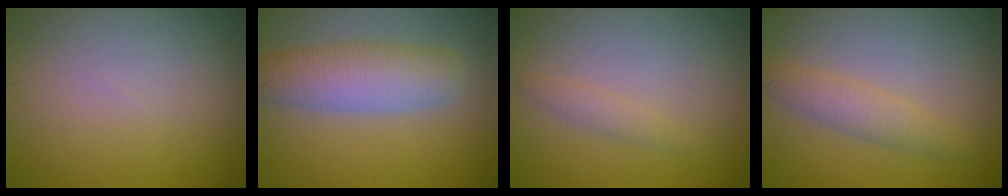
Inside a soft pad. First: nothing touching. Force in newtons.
{"total": 5.2, "press": 5.2, "slide": 0.2}
{"total": 1.2, "press": 1.2, "slide": 0.0}
{"total": 2.5, "press": 2.5, "slide": 0.1}